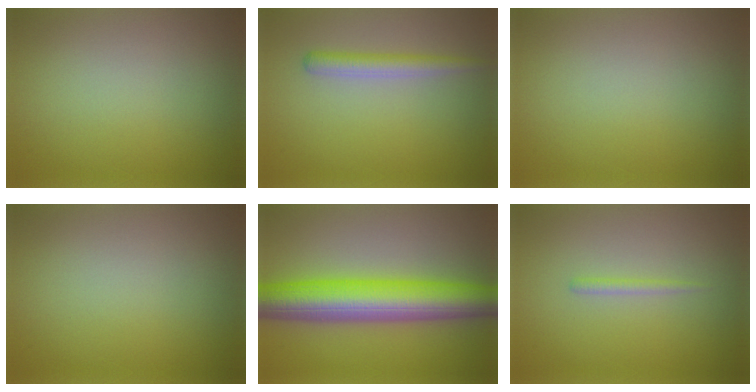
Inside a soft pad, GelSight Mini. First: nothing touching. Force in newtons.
{"total": 2.2, "press": 2.2, "slide": 0.1}
{"total": 0.0}
{"total": 0.0}
{"total": 9.7, "press": 9.7, "slide": 0.2}
{"total": 0.8, "press": 0.8, "slide": 0.1}